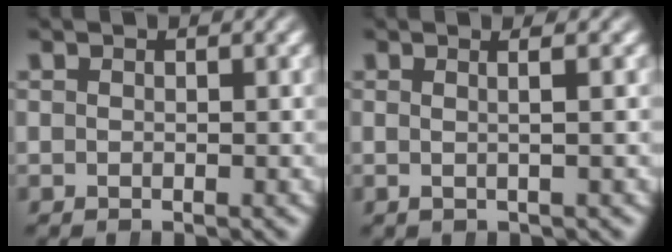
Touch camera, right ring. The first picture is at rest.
{"total": 1.5, "force": [0.2, -0.6, 1.4], "torque": [-0.022, 0.001, 0.004]}